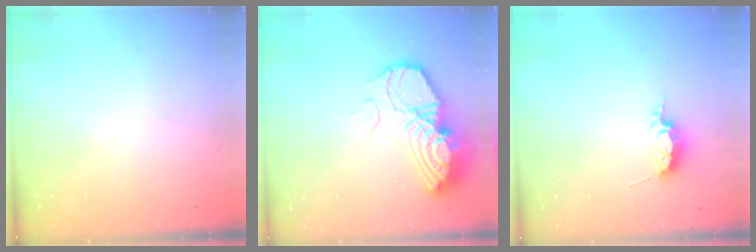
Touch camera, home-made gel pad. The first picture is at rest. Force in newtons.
{"total": 17.3, "press": 17.2, "slide": 1.4}
{"total": 5.5, "press": 5.5, "slide": 0.3}